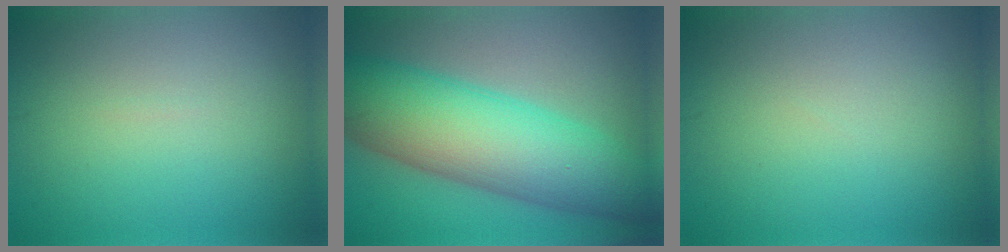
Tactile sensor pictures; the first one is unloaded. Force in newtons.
{"total": 11.4, "press": 11.4, "slide": 0.2}
{"total": 0.0}